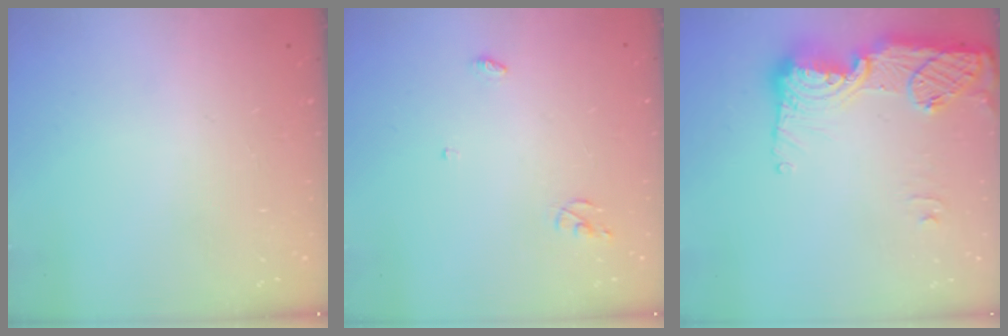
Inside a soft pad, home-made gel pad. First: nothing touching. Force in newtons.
{"total": 3.7, "press": 3.7, "slide": 0.2}
{"total": 16.5, "press": 16.5, "slide": 1.1}